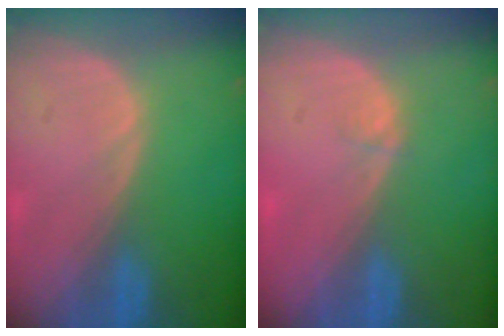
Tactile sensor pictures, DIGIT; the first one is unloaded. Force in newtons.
{"total": 0.5, "press": 0.5, "slide": 0.2}